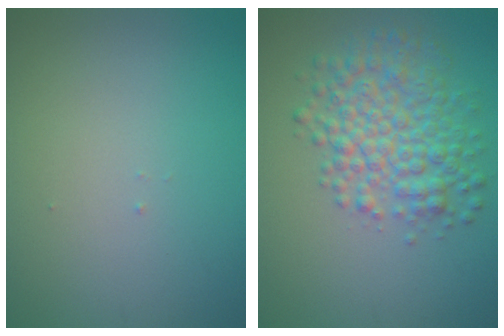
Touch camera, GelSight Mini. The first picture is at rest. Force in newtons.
{"total": 5.8, "press": 5.8, "slide": 0.1}